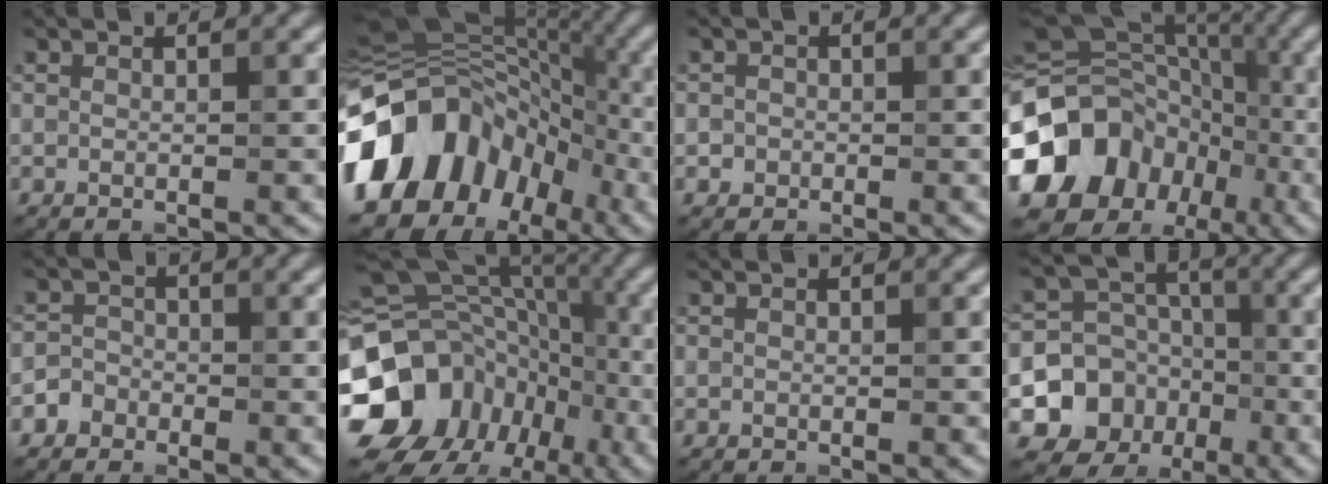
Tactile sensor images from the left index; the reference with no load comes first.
{"total": 13.6, "force": [-4.0, 10.4, 7.8], "torque": [-0.135, 0.004, -0.086]}
{"total": 0.9, "force": [-0.2, 0.9, 0.1], "torque": [0.007, -0.003, -0.005]}
{"total": 16.9, "force": [-5.0, 14.1, 7.7], "torque": [-0.176, 0.012, -0.106]}
{"total": 1.6, "force": [-0.9, 1.3, 0.0], "torque": [0.016, 0.005, -0.023]}
{"total": 18.1, "force": [-6.7, 15.3, 7.1], "torque": [-0.165, -0.013, -0.119]}
{"total": 0.0}
{"total": 7.4, "force": [-2.6, 6.6, 2.3], "torque": [-0.031, -0.007, -0.057]}